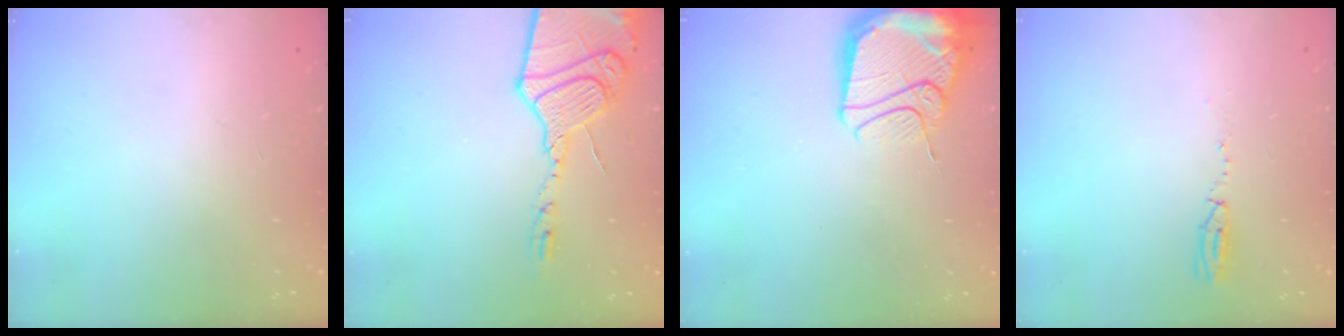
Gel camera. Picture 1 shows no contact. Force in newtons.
{"total": 18.1, "press": 17.9, "slide": 2.4}
{"total": 17.2, "press": 17.1, "slide": 1.5}
{"total": 11.2, "press": 4.4, "slide": 10.3}